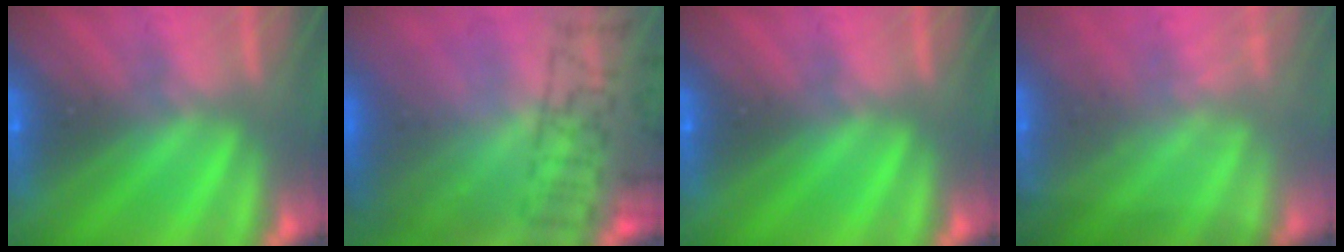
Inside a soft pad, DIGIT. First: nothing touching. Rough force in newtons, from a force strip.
{"total": 7.8}
{"total": 0.0}
{"total": 1.3}